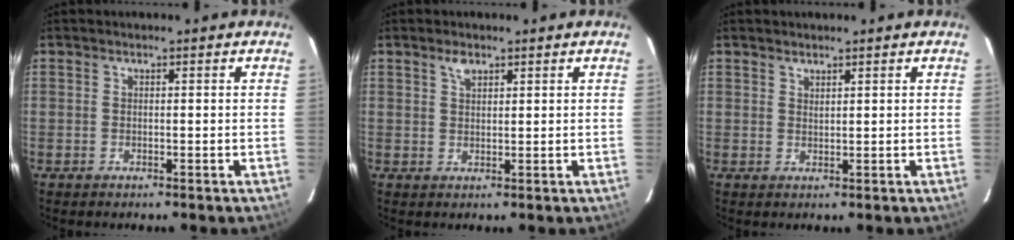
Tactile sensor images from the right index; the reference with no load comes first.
{"total": 2.2, "force": [1.4, 1.1, 1.2], "torque": [-0.021, 0.006, 0.027]}
{"total": 1.1, "force": [1.0, 0.3, 0.3], "torque": [-0.005, 0.001, 0.019]}